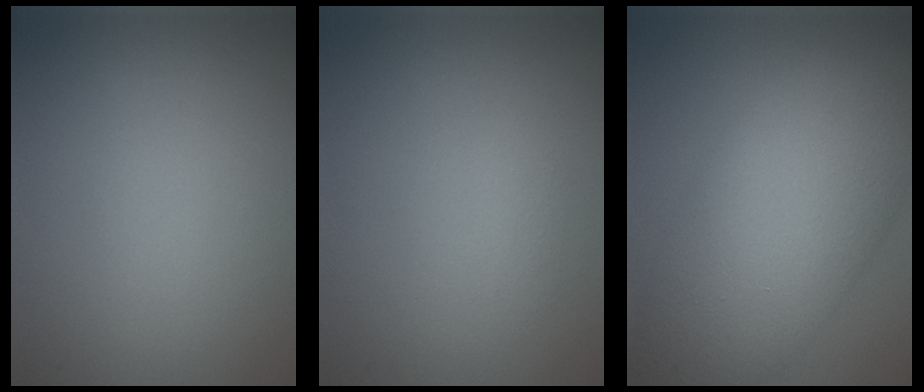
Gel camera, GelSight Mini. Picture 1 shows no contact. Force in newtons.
{"total": 0.8, "press": 0.8, "slide": 0.0}
{"total": 11.1, "press": 11.1, "slide": 0.2}